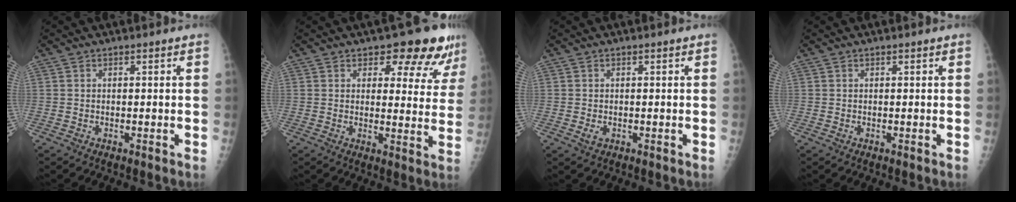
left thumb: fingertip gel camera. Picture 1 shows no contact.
{"total": 11.4, "force": [8.5, 5.2, 5.5], "torque": [-0.016, -0.046, 0.092]}
{"total": 1.4, "force": [-0.3, 1.0, 0.9], "torque": [-0.016, -0.003, -0.003]}
{"total": 0.0}